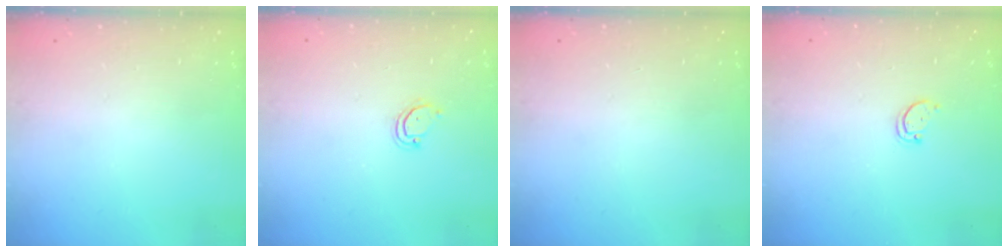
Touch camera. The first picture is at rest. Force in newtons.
{"total": 2.5, "press": 2.5, "slide": 0.1}
{"total": 0.0}
{"total": 2.6, "press": 2.5, "slide": 0.4}